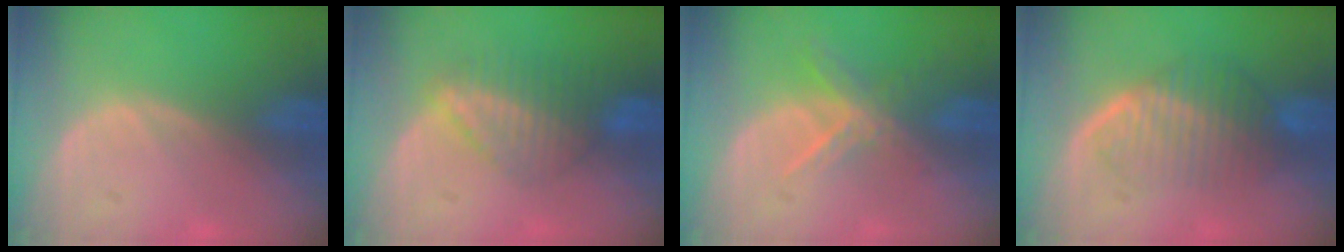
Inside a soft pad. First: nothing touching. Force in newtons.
{"total": 6.5, "press": 5.9, "slide": 2.7}
{"total": 5.5, "press": 4.8, "slide": 2.8}
{"total": 6.3, "press": 6.2, "slide": 1.3}